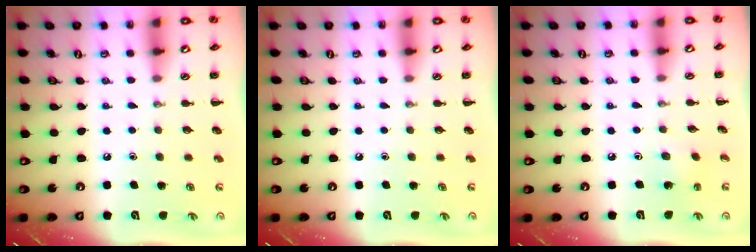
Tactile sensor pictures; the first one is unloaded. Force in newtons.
{"total": 0.0}
{"total": 1.6, "press": 1.4, "slide": 0.7}